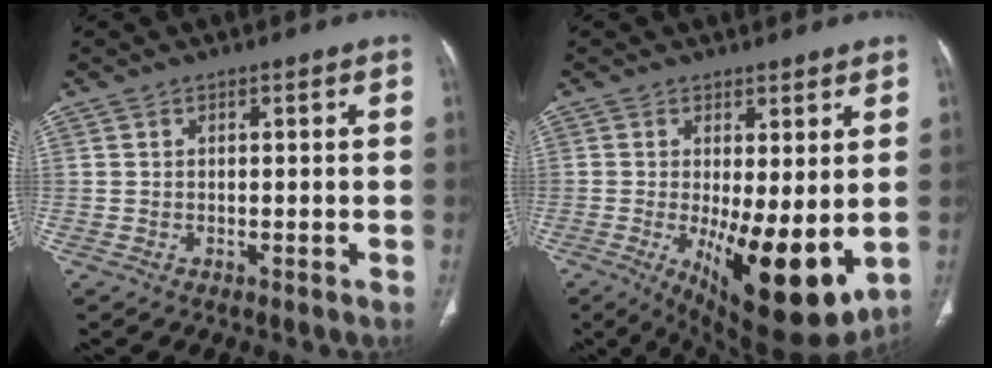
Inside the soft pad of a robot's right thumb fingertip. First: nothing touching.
{"total": 14.8, "force": [-2.1, 5.1, 13.7], "torque": [-0.205, -0.035, -0.013]}